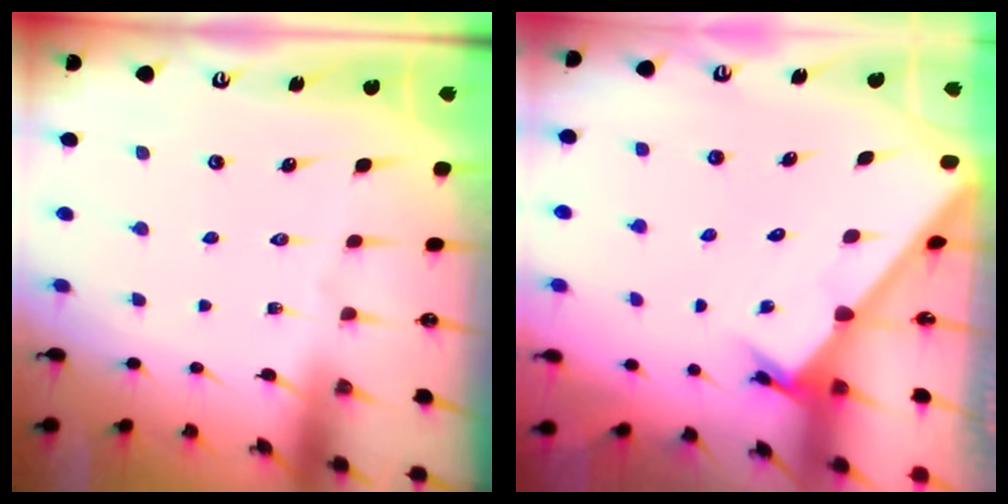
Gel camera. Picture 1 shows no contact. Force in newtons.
{"total": 2.3, "press": 2.3, "slide": 0.0}